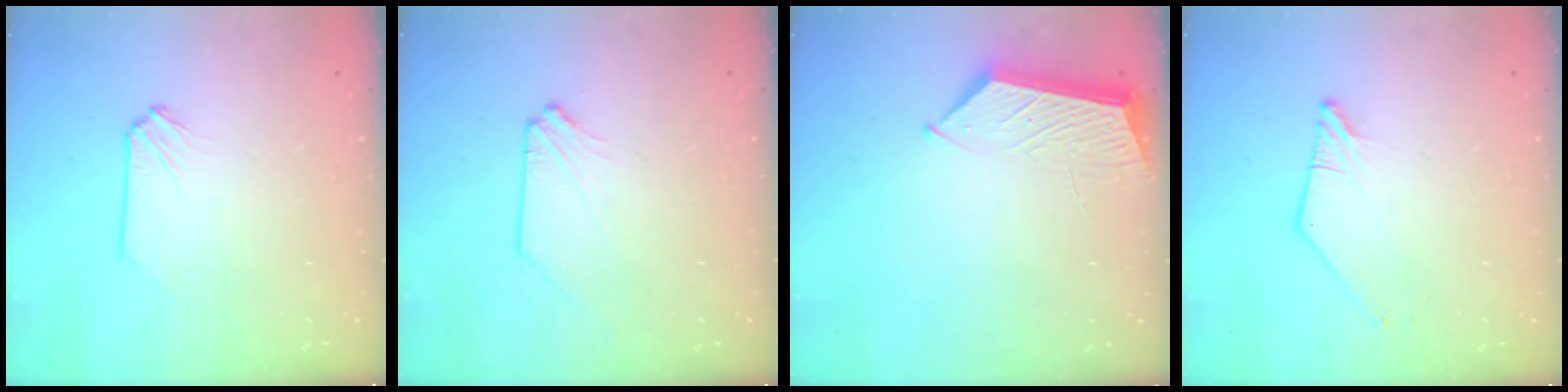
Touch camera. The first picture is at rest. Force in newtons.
{"total": 0.0}
{"total": 6.4, "press": 6.4, "slide": 0.4}
{"total": 1.8, "press": 1.7, "slide": 0.3}